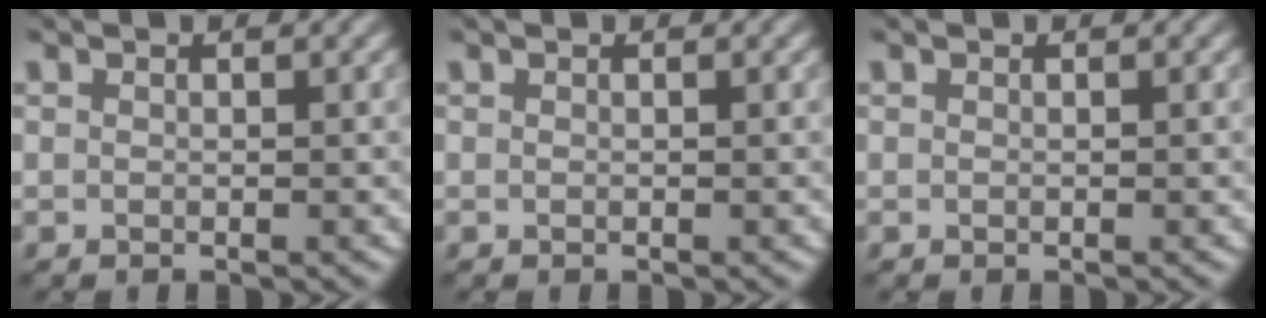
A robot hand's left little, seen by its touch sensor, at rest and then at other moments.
{"total": 0.0}
{"total": 0.0}